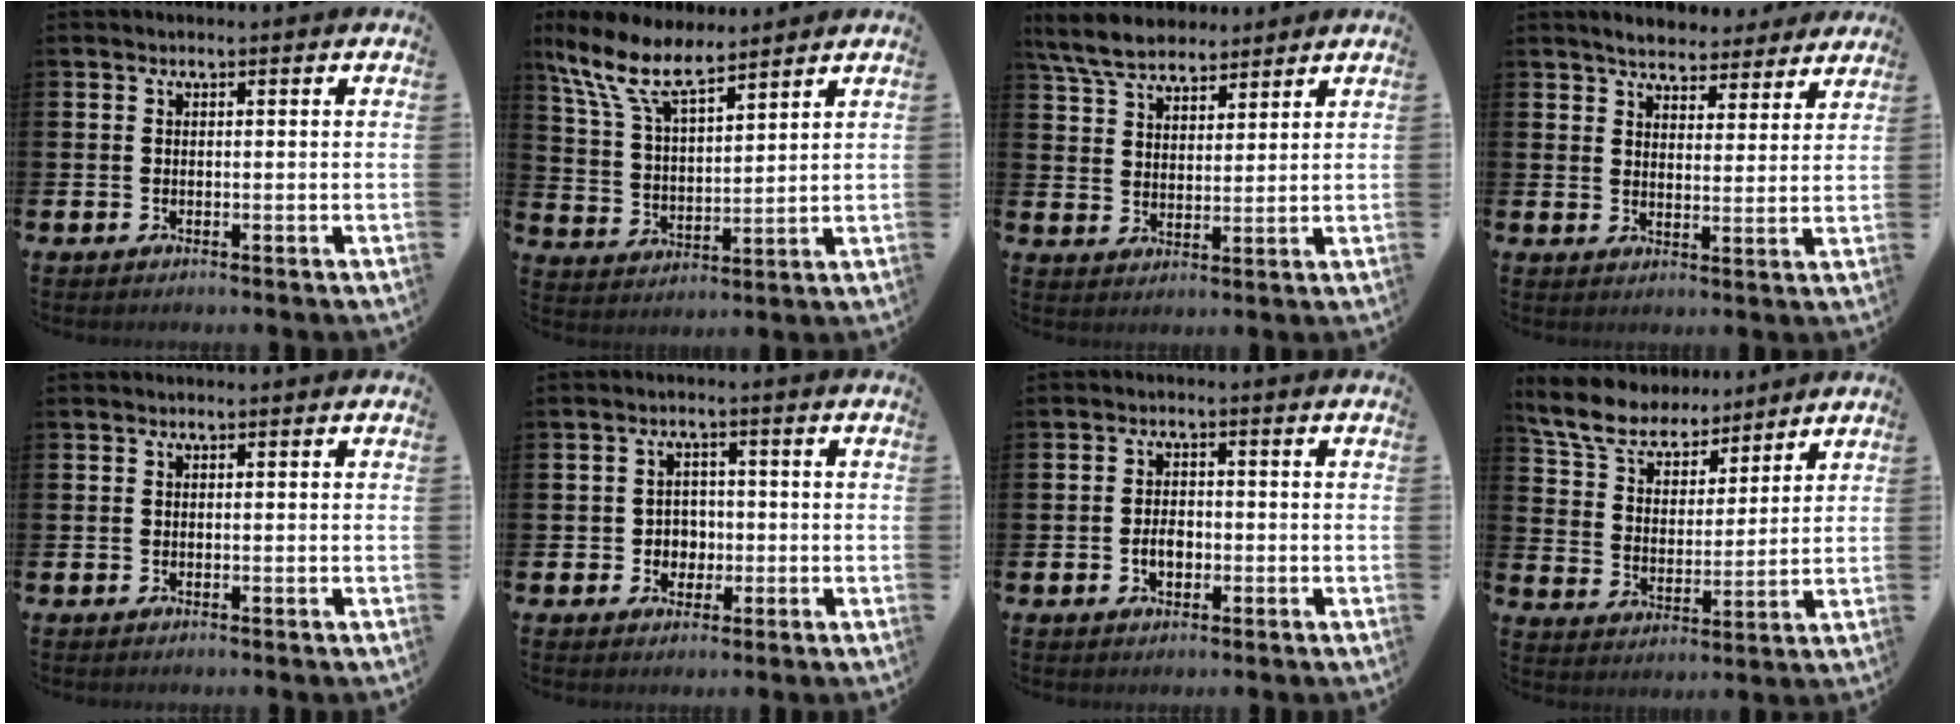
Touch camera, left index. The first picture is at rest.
{"total": 9.4, "force": [7.8, 3.1, 4.3], "torque": [-0.121, -0.032, 0.145]}
{"total": 6.6, "force": [6.0, 2.2, 1.7], "torque": [-0.062, -0.015, 0.113]}
{"total": 5.1, "force": [5.0, 1.2, 0.5], "torque": [-0.015, -0.030, 0.085]}
{"total": 0.0}
{"total": 2.8, "force": [-0.7, 2.7, 0.7], "torque": [-0.015, 0.003, -0.021]}
{"total": 2.7, "force": [-1.1, 1.7, 1.8], "torque": [-0.017, -0.004, -0.025]}
{"total": 7.7, "force": [7.1, 2.4, 1.7], "torque": [-0.077, -0.046, 0.128]}